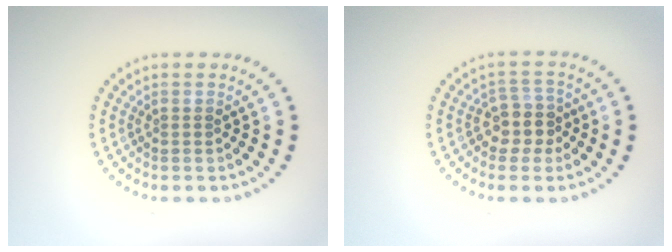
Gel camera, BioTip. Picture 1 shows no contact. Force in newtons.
{"total": 2.8, "press": 2.4, "slide": 1.6}